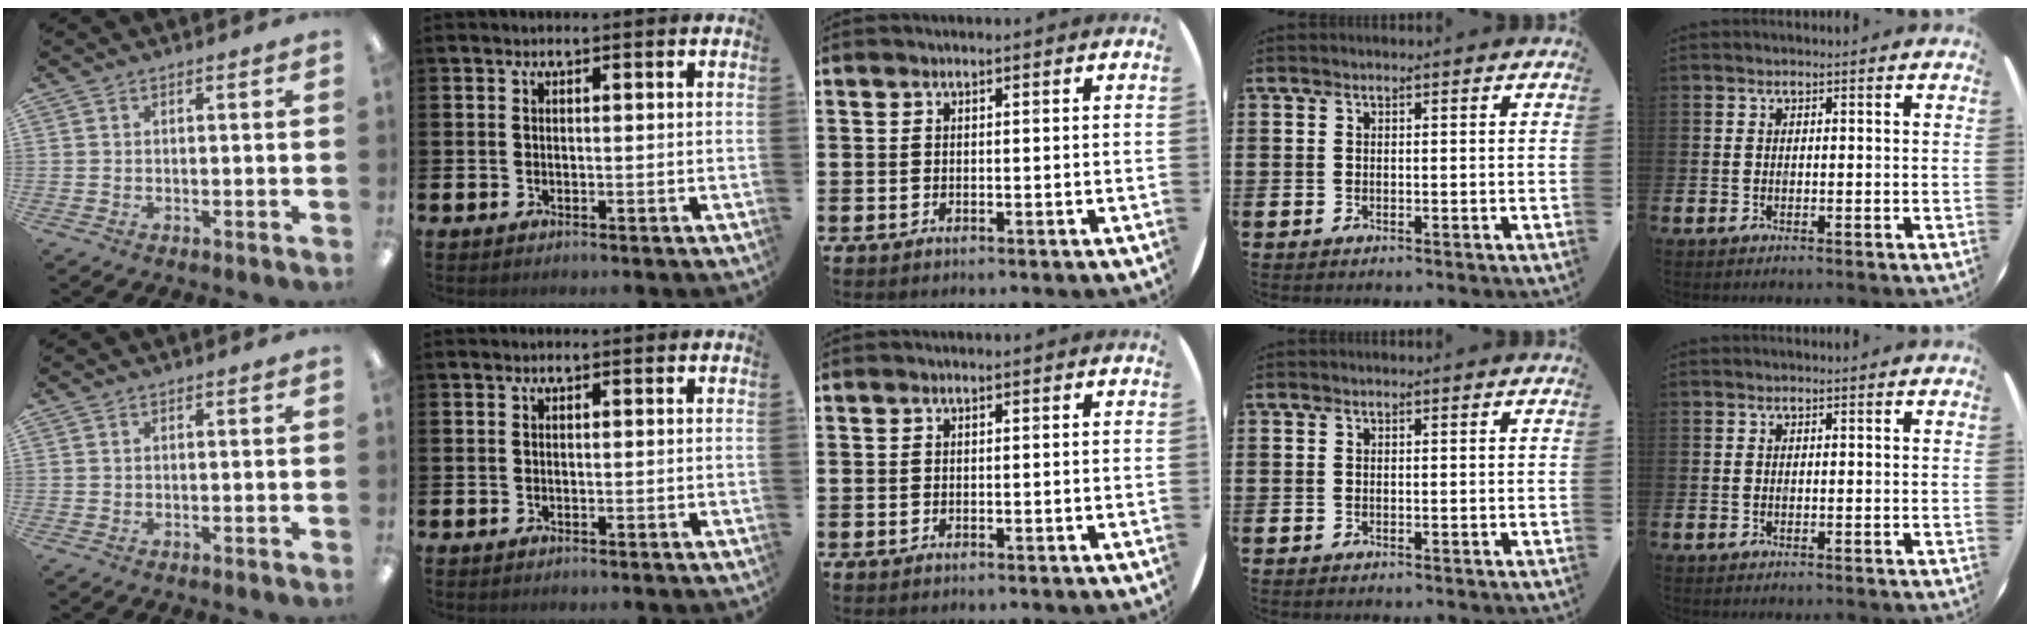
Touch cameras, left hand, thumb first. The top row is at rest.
{}